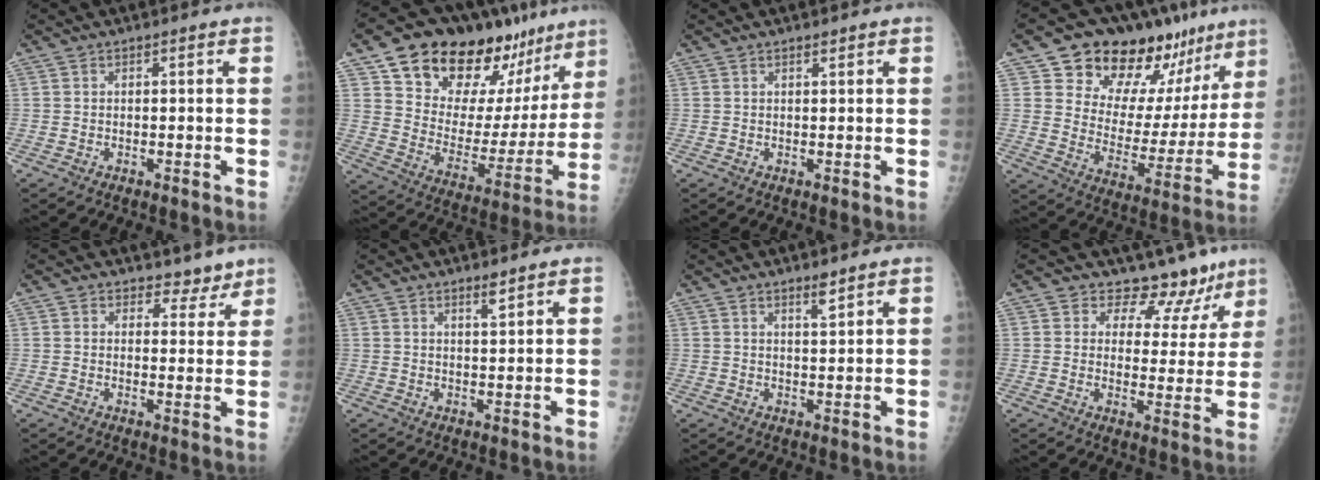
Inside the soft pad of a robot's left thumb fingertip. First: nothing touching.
{"total": 25.7, "force": [18.1, 13.2, 12.7], "torque": [-0.153, -0.074, 0.275]}
{"total": 0.6, "force": [0.5, 0.2, 0.3], "torque": [-0.004, -0.004, 0.009]}
{"total": 21.4, "force": [15.5, 10.8, 10.0], "torque": [-0.095, -0.084, 0.224]}
{"total": 4.6, "force": [3.7, 2.7, 0.3], "torque": [0.025, -0.027, 0.043]}
{"total": 2.2, "force": [1.7, 0.3, 1.3], "torque": [-0.019, -0.015, 0.030]}
{"total": 2.6, "force": [2.0, 0.4, 1.6], "torque": [-0.020, -0.018, 0.034]}
{"total": 10.8, "force": [9.0, 5.7, 1.7], "torque": [0.025, -0.056, 0.102]}